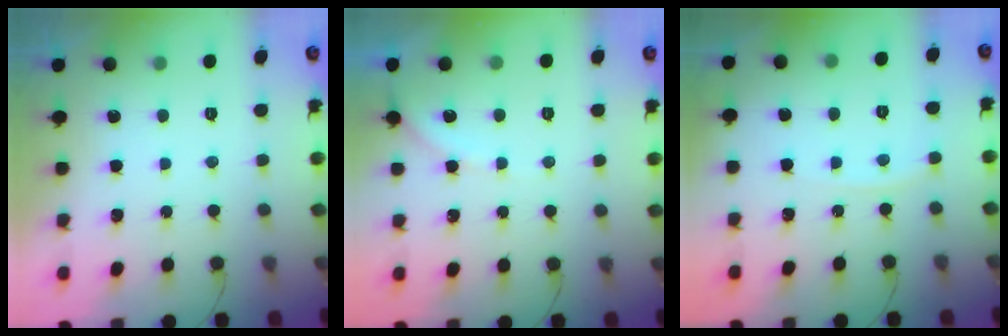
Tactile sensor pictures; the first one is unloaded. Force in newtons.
{"total": 3.3, "press": 3.2, "slide": 0.6}
{"total": 2.8, "press": 2.7, "slide": 0.3}